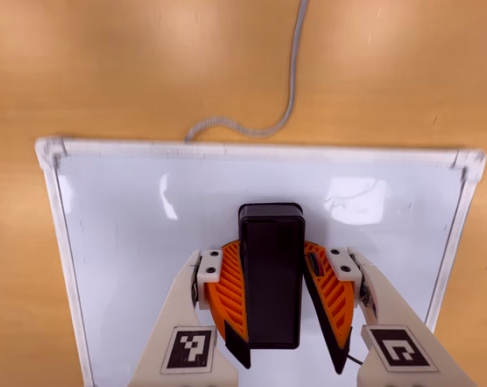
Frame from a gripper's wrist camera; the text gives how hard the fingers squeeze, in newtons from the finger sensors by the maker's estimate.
{"total": 11.8, "left": 13.4, "right": 10.1}